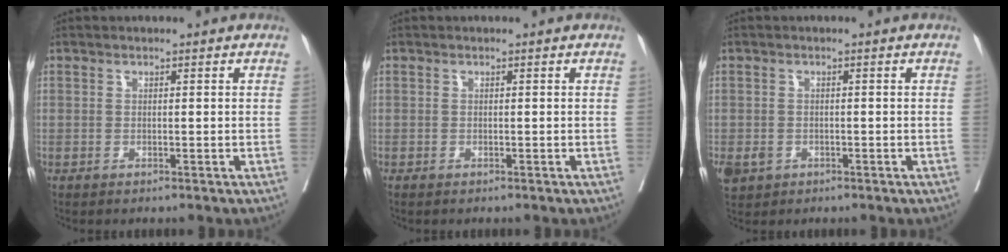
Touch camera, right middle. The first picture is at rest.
{"total": 0.0}
{"total": 3.7, "force": [-1.8, 3.0, 1.3], "torque": [-0.026, -0.002, -0.023]}